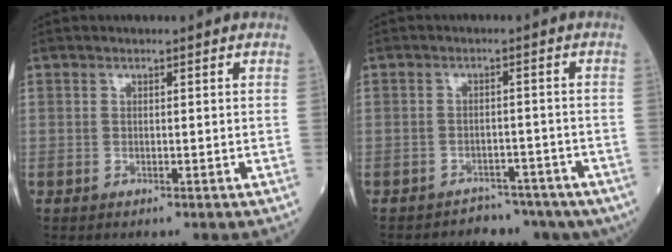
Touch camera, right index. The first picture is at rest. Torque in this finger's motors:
{"motor_torque": [0.27, -0.62, 0.41, 0.01]}